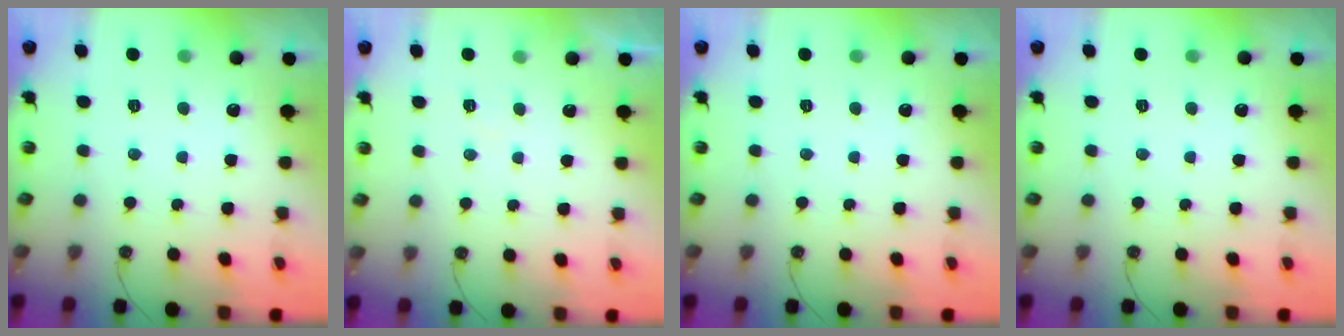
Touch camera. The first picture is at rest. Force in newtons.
{"total": 4.2, "press": 4.1, "slide": 0.7}
{"total": 0.0}
{"total": 0.0}